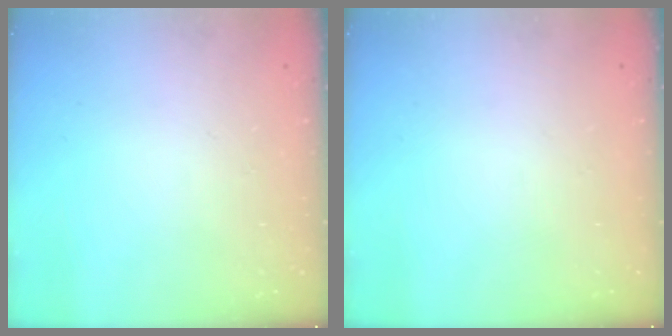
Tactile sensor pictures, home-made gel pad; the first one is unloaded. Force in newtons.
{"total": 0.0}